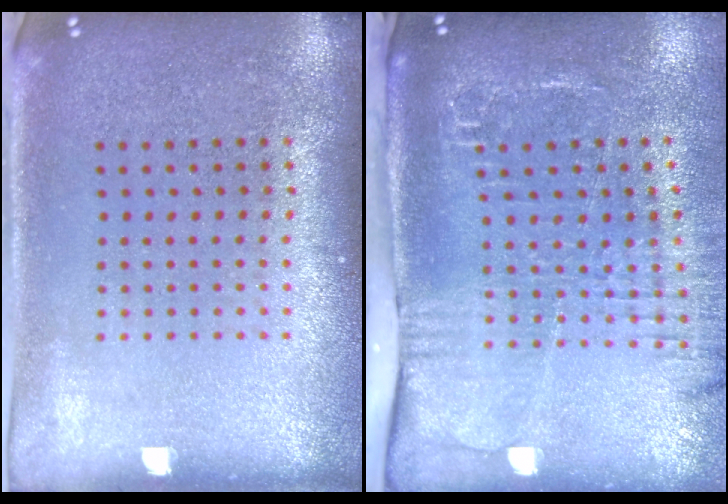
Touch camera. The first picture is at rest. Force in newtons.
{"total": 2.7, "press": 2.1, "slide": 1.6}